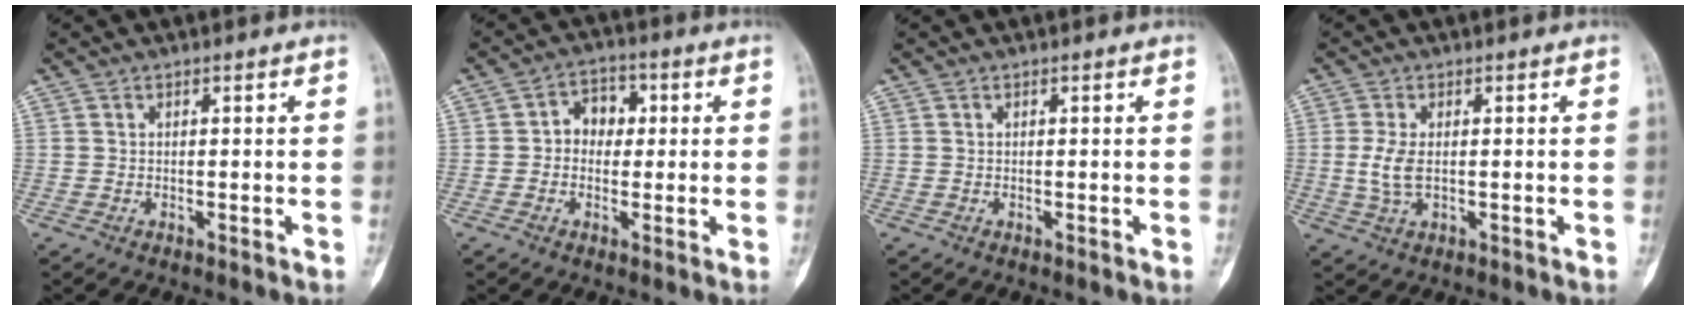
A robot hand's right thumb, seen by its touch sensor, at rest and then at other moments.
{"total": 5.9, "force": [0.5, 4.7, 3.5], "torque": [-0.020, 0.017, -0.001]}
{"total": 0.0}
{"total": 4.2, "force": [0.0, 2.1, 3.6], "torque": [-0.088, -0.003, -0.001]}